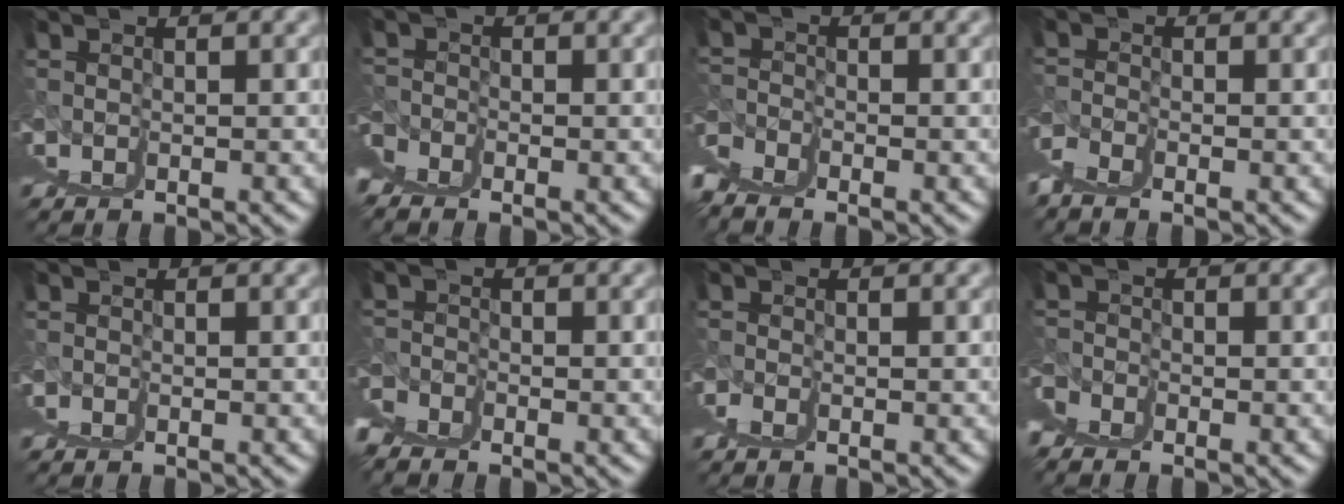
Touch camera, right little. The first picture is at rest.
{"total": 2.8, "force": [1.7, -2.2, -0.4], "torque": [0.020, 0.014, 0.029]}
{"total": 2.9, "force": [2.1, -2.0, 0.5], "torque": [0.003, 0.013, 0.037]}
{"total": 2.5, "force": [1.1, -2.2, 0.1], "torque": [0.009, 0.009, 0.025]}
{"total": 0.5, "force": [-0.1, -0.5, -0.1], "torque": [0.005, 0.001, 0.001]}
{"total": 2.8, "force": [1.5, -2.4, -0.2], "torque": [0.016, 0.011, 0.028]}
{"total": 1.6, "force": [-0.3, -1.5, -0.2], "torque": [0.007, -0.001, 0.004]}
{"total": 2.7, "force": [1.5, -2.2, -0.4], "torque": [0.020, 0.014, 0.027]}